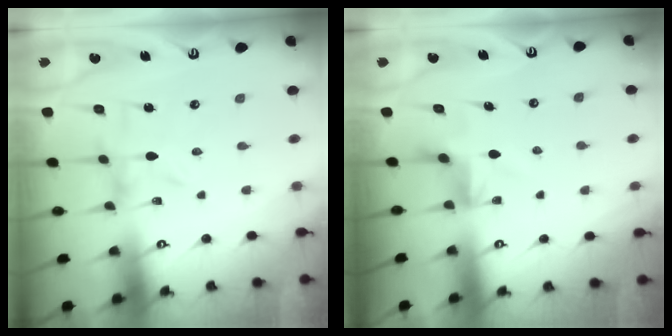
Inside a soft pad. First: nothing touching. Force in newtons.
{"total": 3.6, "press": 3.4, "slide": 1.3}